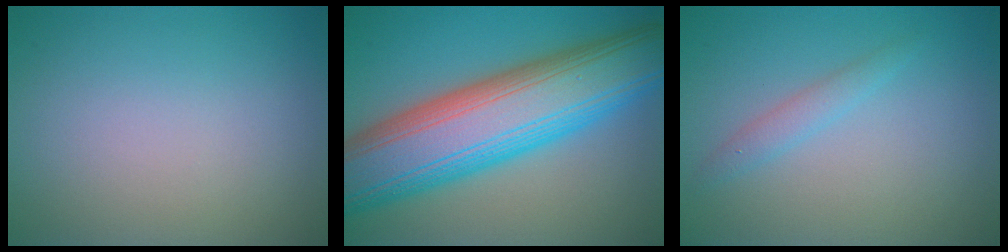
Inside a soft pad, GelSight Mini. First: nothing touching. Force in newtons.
{"total": 14.4, "press": 14.3, "slide": 0.4}
{"total": 1.5, "press": 1.4, "slide": 0.1}